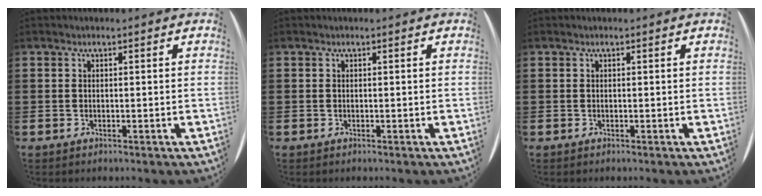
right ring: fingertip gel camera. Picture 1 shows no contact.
{"total": 0.0}
{"total": 0.0}